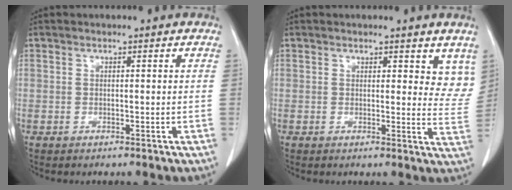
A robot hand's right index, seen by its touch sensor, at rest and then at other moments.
{"total": 5.7, "force": [4.4, 2.4, 2.8], "torque": [-0.011, -0.022, 0.037]}